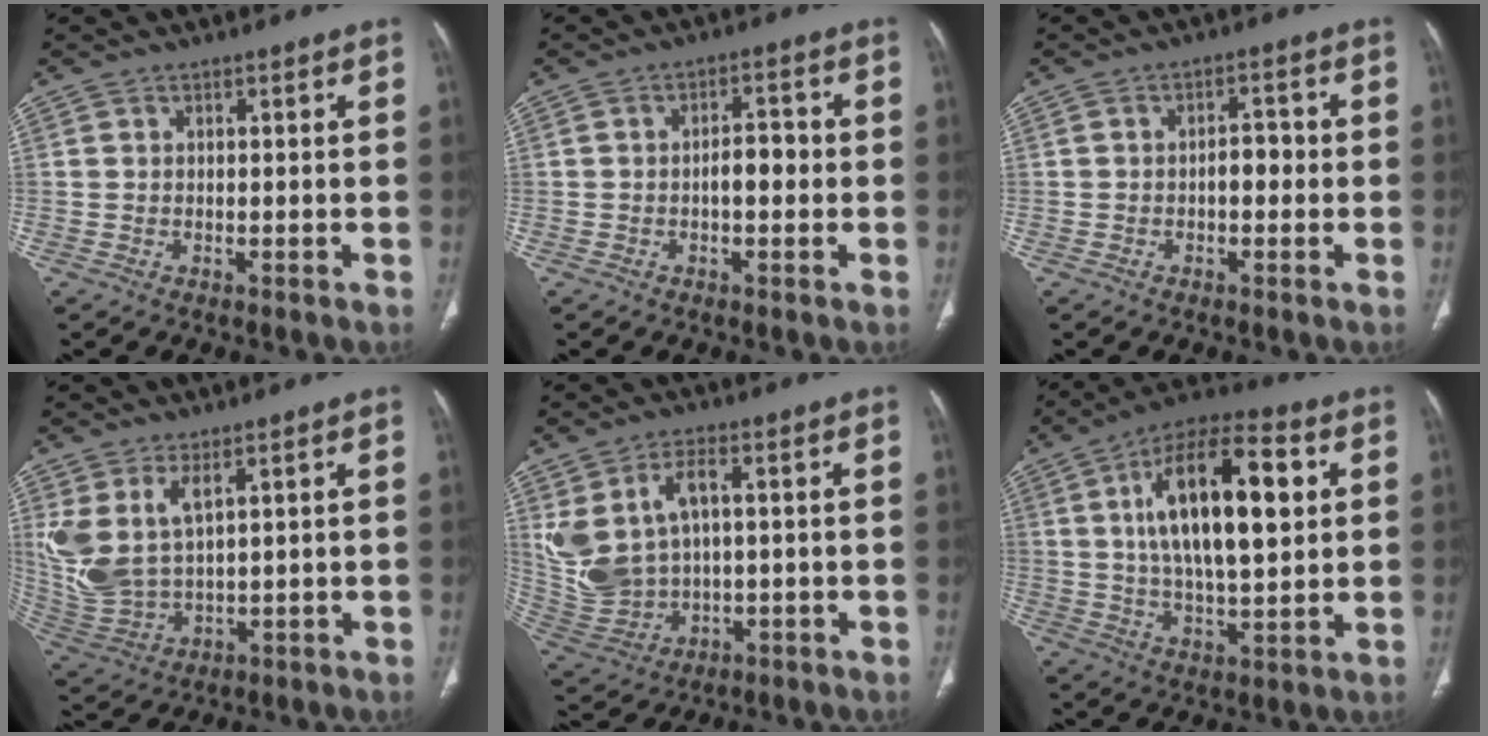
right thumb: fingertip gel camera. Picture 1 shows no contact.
{"total": 4.3, "force": [-0.7, 2.1, 3.7], "torque": [-0.048, 0.015, -0.014]}
{"total": 3.5, "force": [-0.6, 2.1, 2.8], "torque": [-0.030, 0.014, -0.013]}
{"total": 10.7, "force": [4.5, 5.2, 8.3], "torque": [-0.185, -0.020, 0.109]}
{"total": 12.5, "force": [2.8, 7.6, 9.5], "torque": [-0.196, 0.003, 0.077]}
{"total": 20.8, "force": [4.8, 8.5, 18.4], "torque": [-0.292, 0.006, 0.076]}